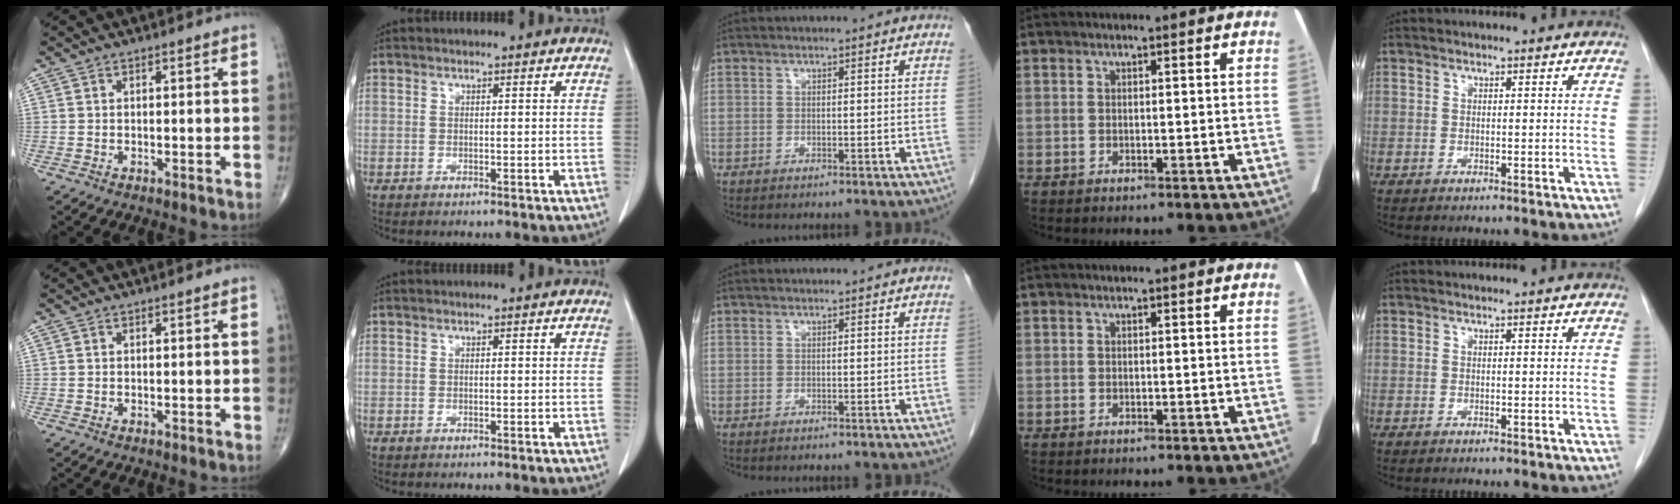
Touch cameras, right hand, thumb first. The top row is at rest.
{}